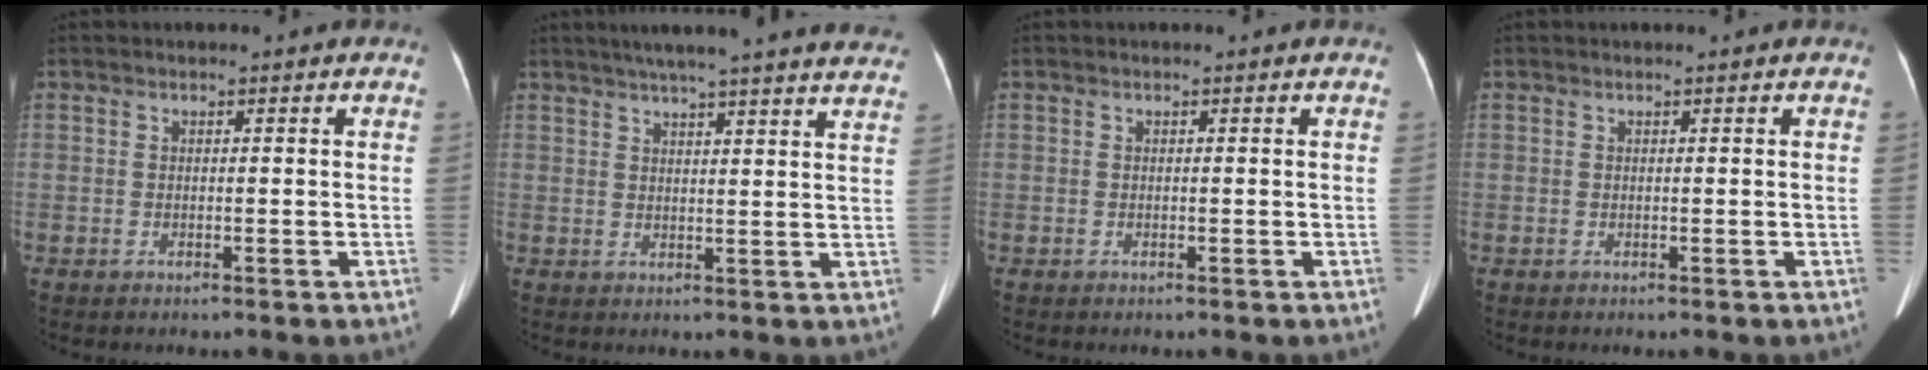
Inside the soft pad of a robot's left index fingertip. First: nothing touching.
{"total": 22.1, "force": [19.4, 0.4, 10.6], "torque": [-0.164, -0.002, 0.237]}
{"total": 0.0}
{"total": 0.0}